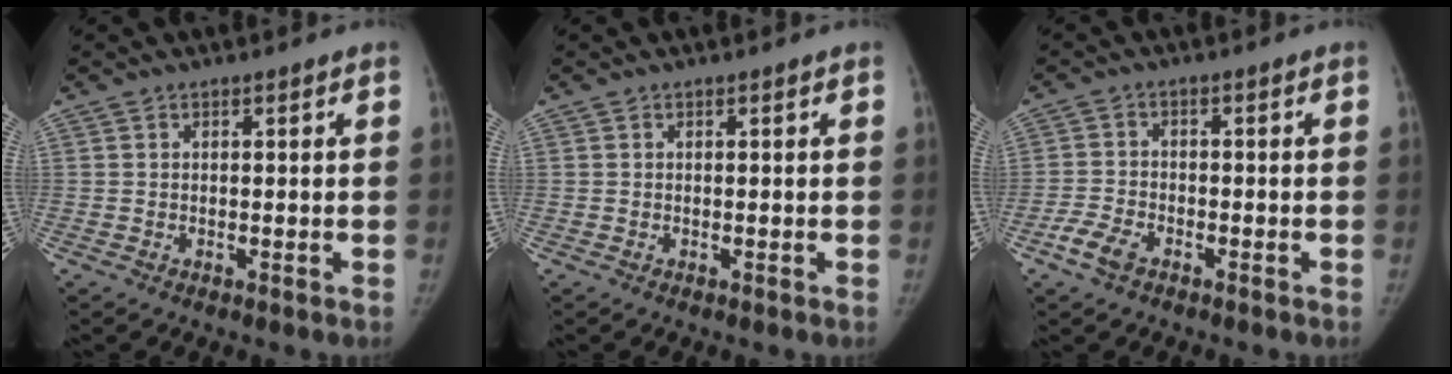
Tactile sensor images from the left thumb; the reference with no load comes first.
{"total": 0.0}
{"total": 4.7, "force": [-3.0, 2.5, 2.7], "torque": [-0.060, 0.010, -0.058]}